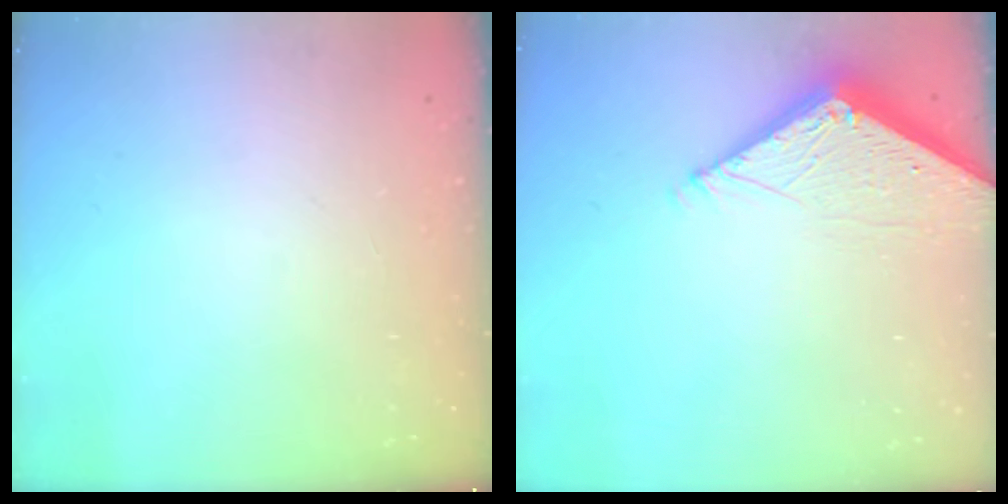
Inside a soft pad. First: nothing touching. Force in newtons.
{"total": 7.3, "press": 7.3, "slide": 0.5}